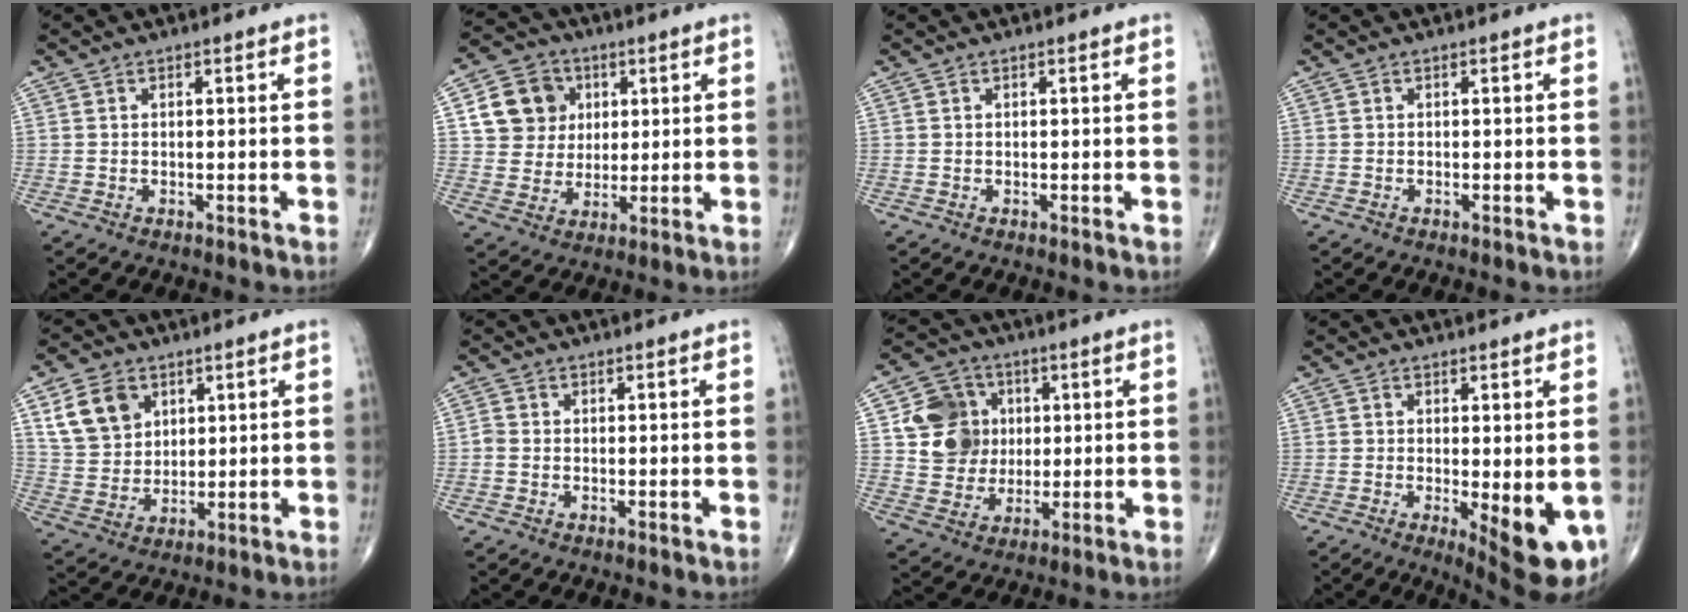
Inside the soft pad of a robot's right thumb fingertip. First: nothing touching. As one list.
[{"total": 10.8, "force": [3.1, 9.6, 3.9], "torque": [-0.039, -0.002, 0.053]}, {"total": 0.0}, {"total": 0.0}, {"total": 10.2, "force": [4.6, 7.6, 4.9], "torque": [-0.071, -0.017, 0.096]}, {"total": 1.3, "force": [-0.2, 1.0, 0.7], "torque": [-0.012, 0.000, -0.005]}, {"total": 11.3, "force": [2.2, 10.1, 4.6], "torque": [-0.043, -0.002, 0.041]}, {"total": 10.3, "force": [-2.7, 3.3, 9.4], "torque": [-0.116, -0.021, -0.029]}]